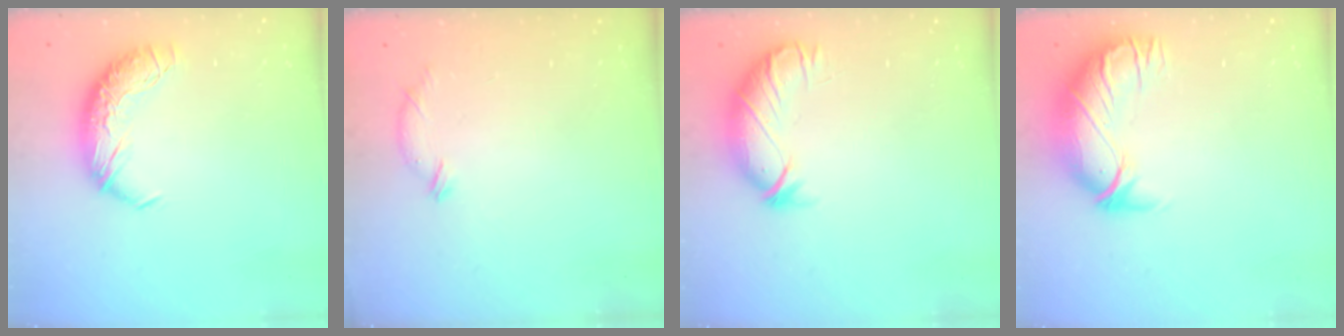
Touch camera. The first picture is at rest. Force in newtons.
{"total": 5.0, "press": 5.0, "slide": 0.7}
{"total": 3.9, "press": 3.4, "slide": 2.0}
{"total": 2.9, "press": 0.4, "slide": 2.9}